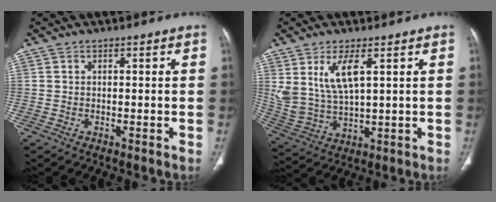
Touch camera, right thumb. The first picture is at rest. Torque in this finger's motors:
{"motor_torque": [0.05, 0.33, 0.61, 1.05, 0.25]}